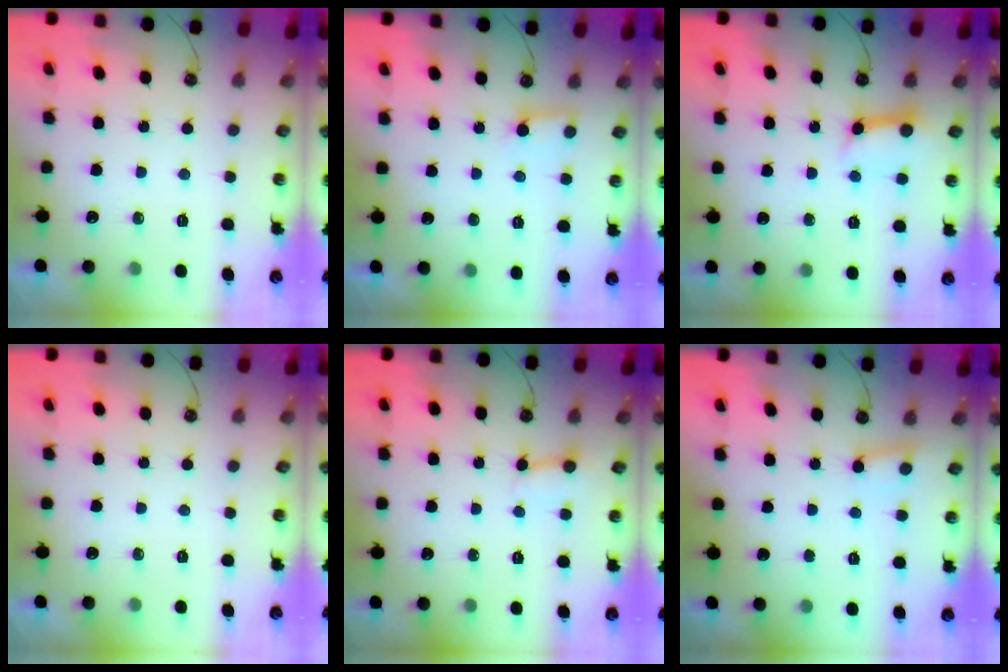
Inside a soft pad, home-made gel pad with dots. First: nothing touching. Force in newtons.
{"total": 4.1, "press": 4.1, "slide": 0.3}
{"total": 9.4, "press": 9.3, "slide": 1.0}
{"total": 0.0}
{"total": 4.1, "press": 4.1, "slide": 0.3}
{"total": 3.1, "press": 3.1, "slide": 0.4}